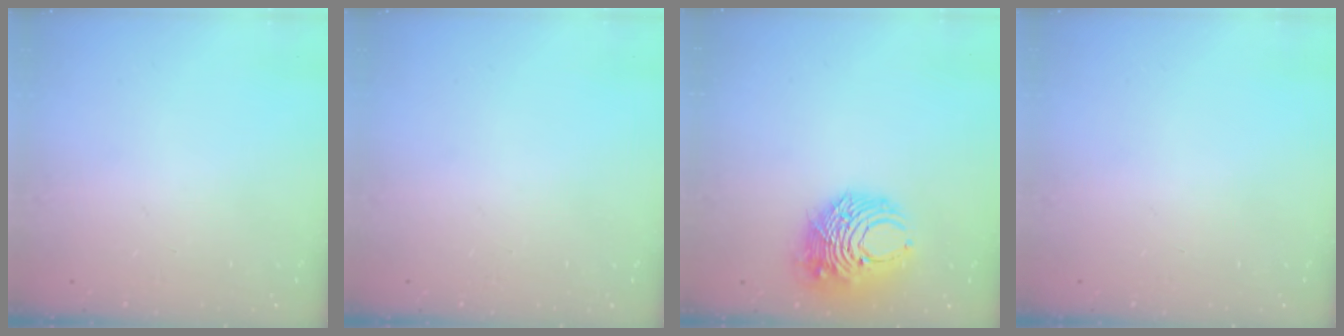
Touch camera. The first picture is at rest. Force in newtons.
{"total": 0.0}
{"total": 9.9, "press": 9.8, "slide": 1.2}
{"total": 0.0}